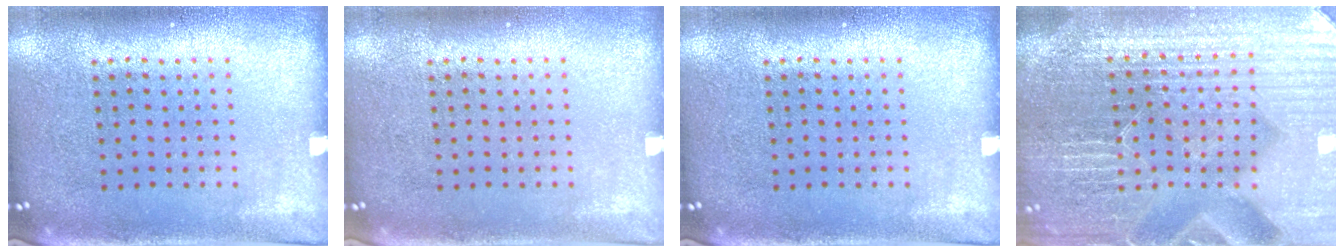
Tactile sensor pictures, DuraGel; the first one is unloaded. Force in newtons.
{"total": 0.0}
{"total": 0.0}
{"total": 5.9, "press": 5.4, "slide": 2.4}